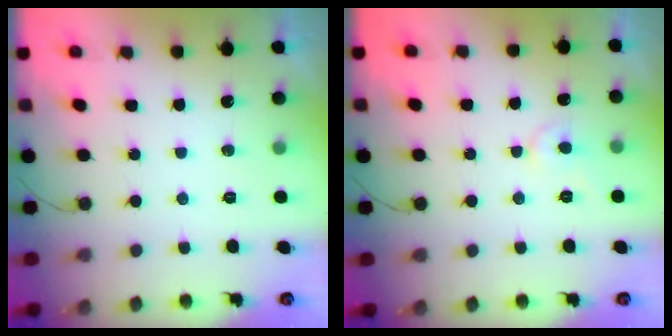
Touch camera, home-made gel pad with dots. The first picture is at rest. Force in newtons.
{"total": 4.0, "press": 4.0, "slide": 0.5}